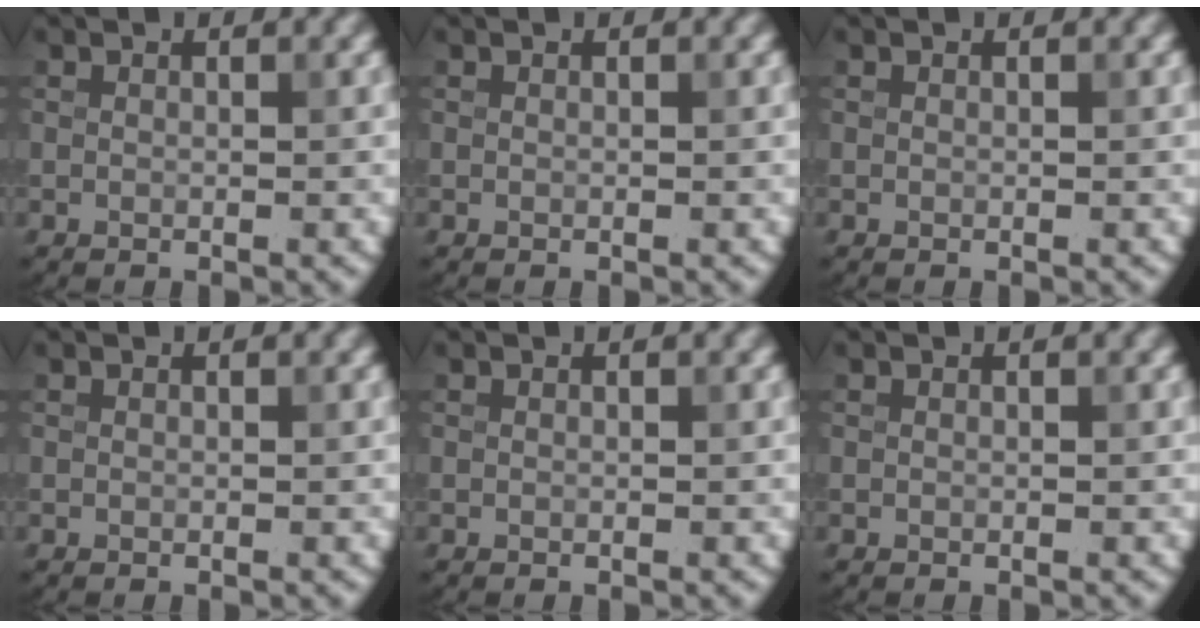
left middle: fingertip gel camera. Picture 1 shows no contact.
{"total": 0.0}
{"total": 0.0}
{"total": 0.0}
{"total": 0.0}
{"total": 0.0}